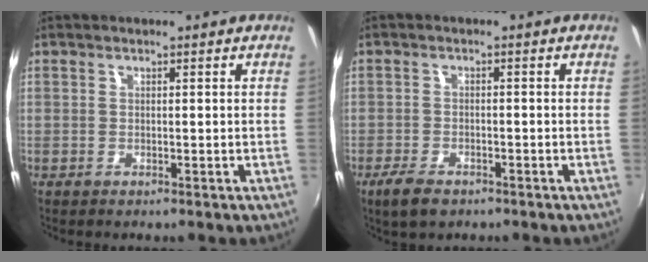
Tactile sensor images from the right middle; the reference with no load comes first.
{"total": 4.9, "force": [-3.3, 2.2, 2.8], "torque": [-0.075, -0.012, -0.060]}